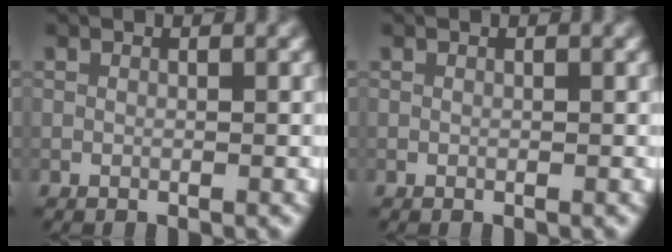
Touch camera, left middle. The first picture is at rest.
{"total": 0.0}